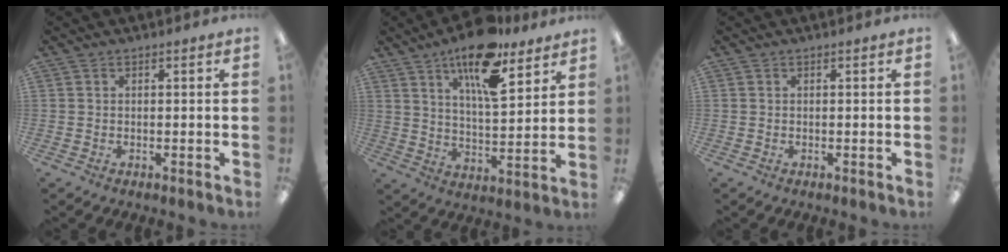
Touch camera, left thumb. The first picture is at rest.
{"total": 16.0, "force": [10.9, 5.5, 10.4], "torque": [-0.169, -0.053, 0.182]}
{"total": 0.0}